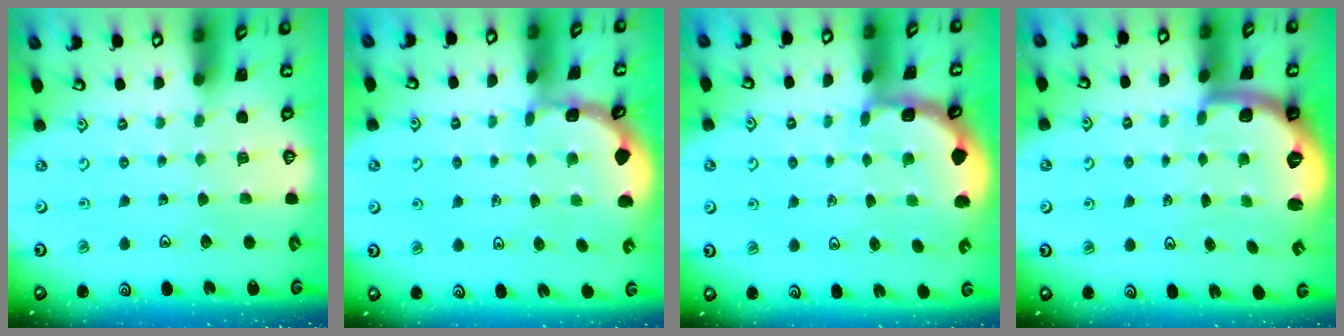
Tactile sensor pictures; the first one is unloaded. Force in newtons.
{"total": 1.5, "press": 1.5, "slide": 0.1}
{"total": 1.8, "press": 1.8, "slide": 0.3}
{"total": 1.9, "press": 1.8, "slide": 0.5}